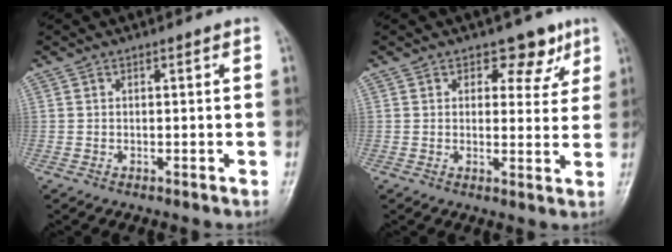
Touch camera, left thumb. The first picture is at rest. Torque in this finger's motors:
{"motor_torque": [-0.15, 0.06, -0.38, -0.14, 0.01]}